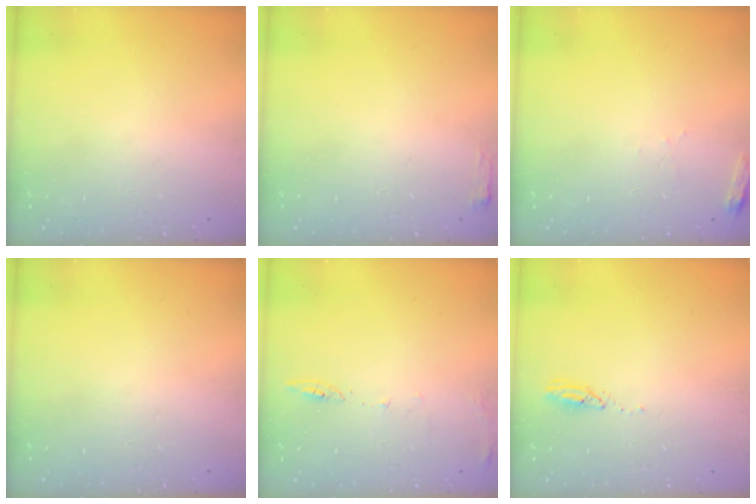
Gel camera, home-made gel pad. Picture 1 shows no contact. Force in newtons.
{"total": 3.7, "press": 3.5, "slide": 1.3}
{"total": 4.4, "press": 4.3, "slide": 0.5}
{"total": 0.0}
{"total": 6.5, "press": 6.5, "slide": 0.9}
{"total": 2.9, "press": 2.9, "slide": 0.2}